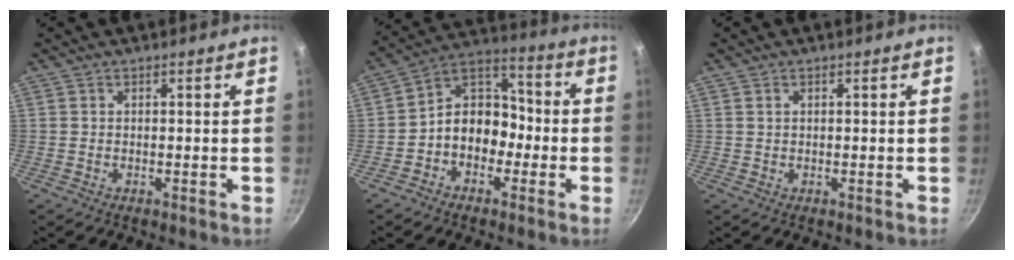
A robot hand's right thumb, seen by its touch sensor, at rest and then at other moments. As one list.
[{"total": 11.6, "force": [-2.6, 8.6, 7.3], "torque": [-0.083, 0.049, -0.059]}, {"total": 0.6, "force": [0.3, 0.4, 0.3], "torque": [-0.006, -0.001, 0.006]}]